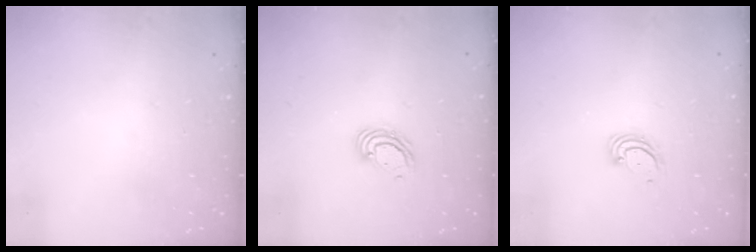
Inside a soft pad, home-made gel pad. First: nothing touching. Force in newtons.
{"total": 5.6, "press": 5.6, "slide": 0.4}
{"total": 3.1, "press": 3.1, "slide": 0.3}